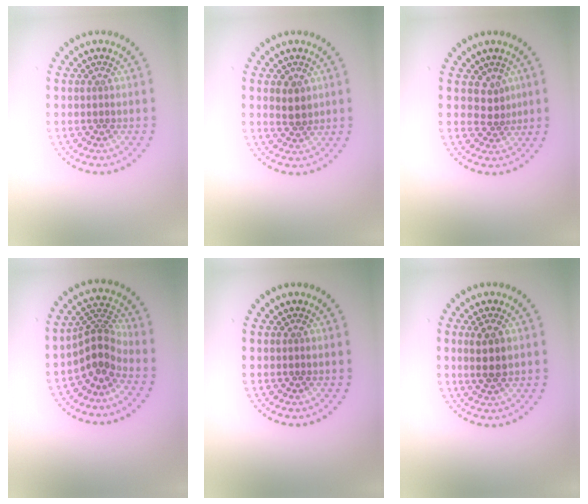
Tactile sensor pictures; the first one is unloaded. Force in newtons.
{"total": 1.5, "press": 1.4, "slide": 0.6}
{"total": 1.9, "press": 1.3, "slide": 1.4}
{"total": 3.3, "press": 2.3, "slide": 2.4}
{"total": 0.0}
{"total": 2.7, "press": 2.5, "slide": 0.9}